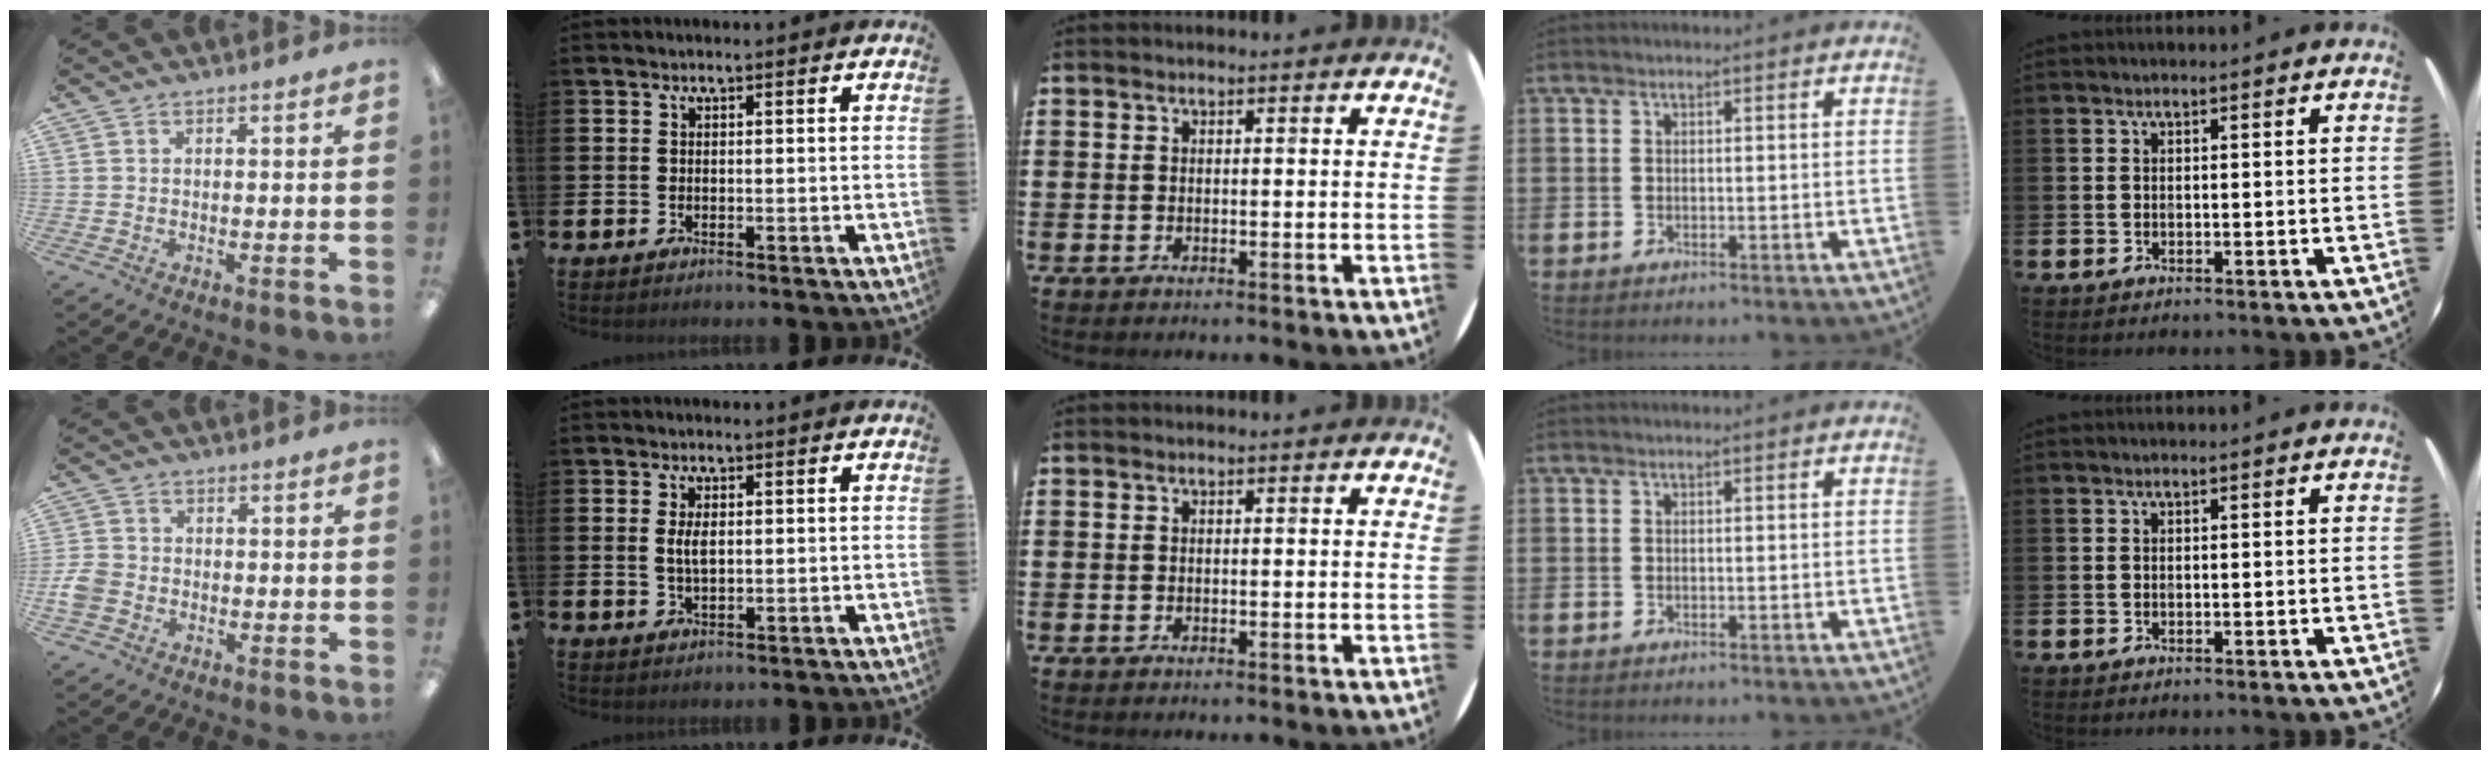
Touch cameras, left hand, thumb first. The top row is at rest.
{"thumb": {"total": 4.6, "force": [-1.5, 3.7, 2.2], "torque": [-0.047, 0.009, -0.027]}, "index": {"total": 2.8, "force": [0.6, 1.2, 2.4], "torque": [-0.042, 0.003, 0.006]}}